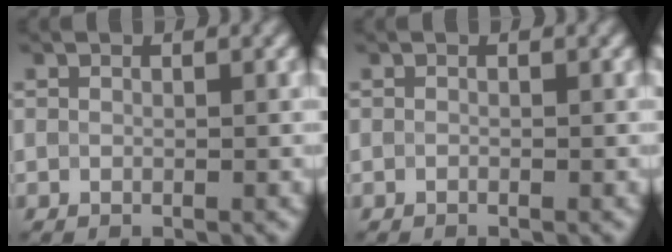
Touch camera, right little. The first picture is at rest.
{"total": 0.7, "force": [-0.7, 0.0, 0.0], "torque": [0.005, -0.006, -0.010]}